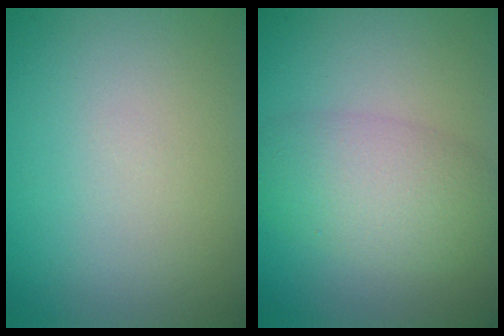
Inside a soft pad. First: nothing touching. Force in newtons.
{"total": 4.7, "press": 4.7, "slide": 0.2}